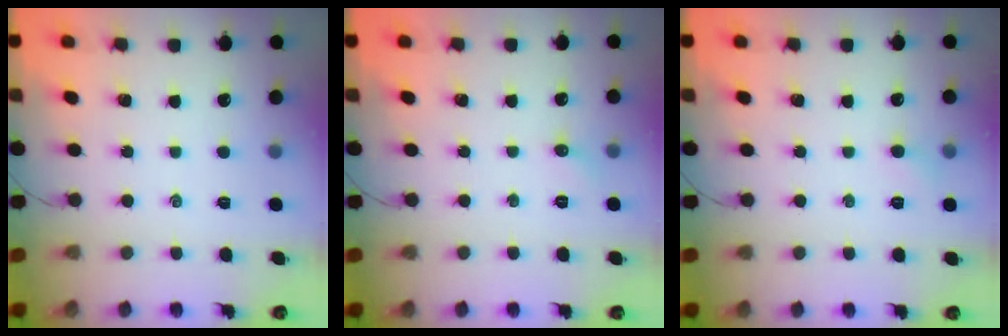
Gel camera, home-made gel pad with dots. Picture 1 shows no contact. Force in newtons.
{"total": 3.7, "press": 3.5, "slide": 1.3}
{"total": 3.0, "press": 2.8, "slide": 1.0}